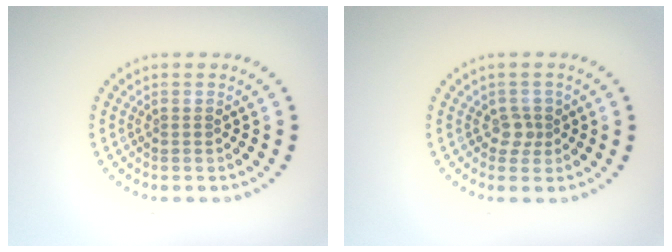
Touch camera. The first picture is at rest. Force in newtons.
{"total": 1.6, "press": 1.2, "slide": 1.0}